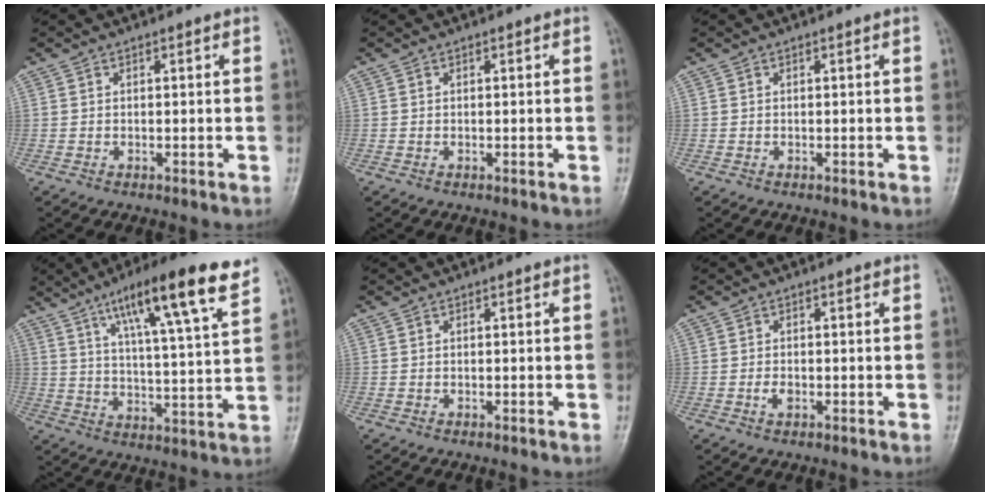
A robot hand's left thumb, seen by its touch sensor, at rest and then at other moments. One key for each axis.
{"total": 0.0}
{"total": 0.0}
{"total": 17.4, "fx": 10.4, "fy": 2.6, "fz": 13.7, "tx": -0.203, "ty": -0.040, "tz": 0.165}
{"total": 0.0}
{"total": 1.6, "fx": -0.5, "fy": 1.0, "fz": 1.1, "tx": -0.020, "ty": 0.000, "tz": -0.012}